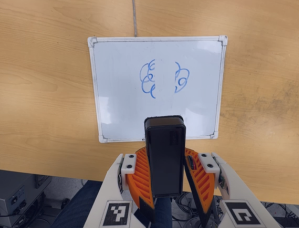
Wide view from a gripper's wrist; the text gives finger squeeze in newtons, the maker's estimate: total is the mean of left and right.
{"total": 7.1, "left": 8.0, "right": 6.2}